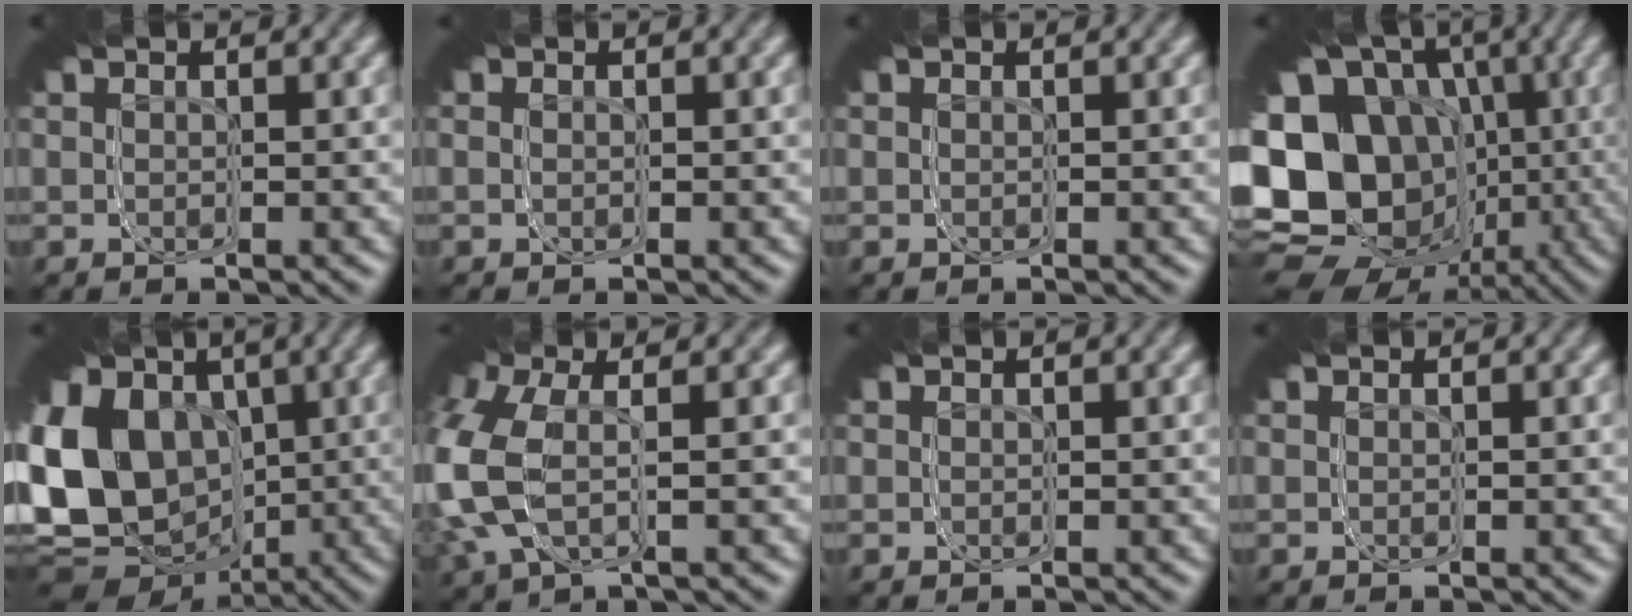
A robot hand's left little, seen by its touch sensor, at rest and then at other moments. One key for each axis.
{"total": 0.0}
{"total": 0.0}
{"total": 19.0, "fx": -3.8, "fy": 12.5, "fz": 13.9, "tx": -0.198, "ty": -0.029, "tz": -0.059}
{"total": 14.3, "fx": -2.1, "fy": 10.1, "fz": 9.9, "tx": -0.147, "ty": -0.012, "tz": -0.040}
{"total": 6.1, "fx": -1.6, "fy": 4.3, "fz": 4.0, "tx": -0.104, "ty": -0.002, "tz": -0.028}
{"total": 0.0}
{"total": 0.0}